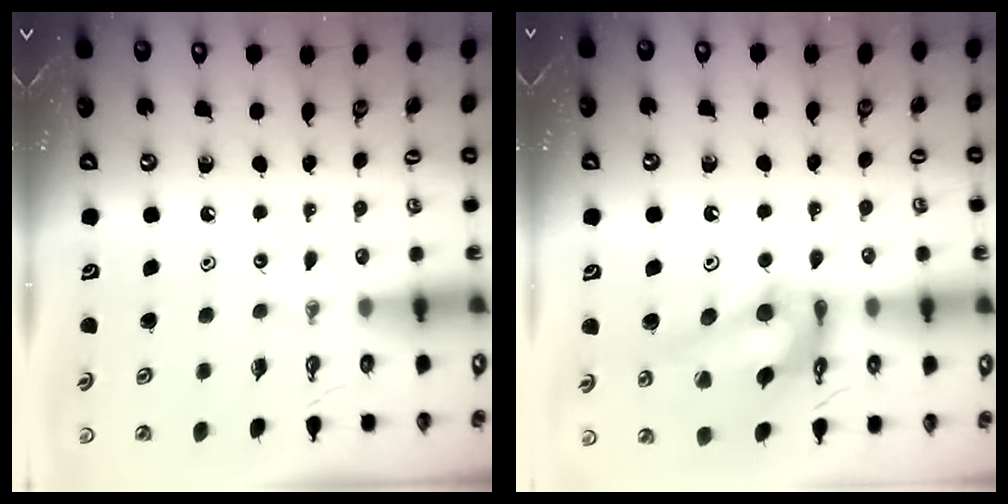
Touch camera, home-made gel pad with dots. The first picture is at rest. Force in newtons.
{"total": 16.0, "press": 15.9, "slide": 1.3}